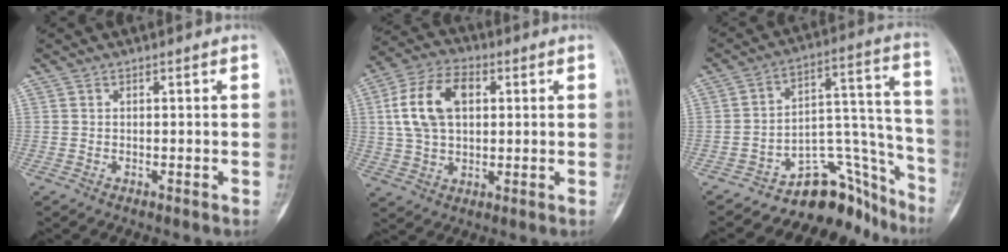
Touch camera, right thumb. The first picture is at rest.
{"total": 13.4, "force": [2.7, 8.5, 10.0], "torque": [-0.180, 0.016, 0.047]}
{"total": 15.4, "force": [-12.4, 7.5, 5.2], "torque": [-0.006, 0.161, -0.183]}